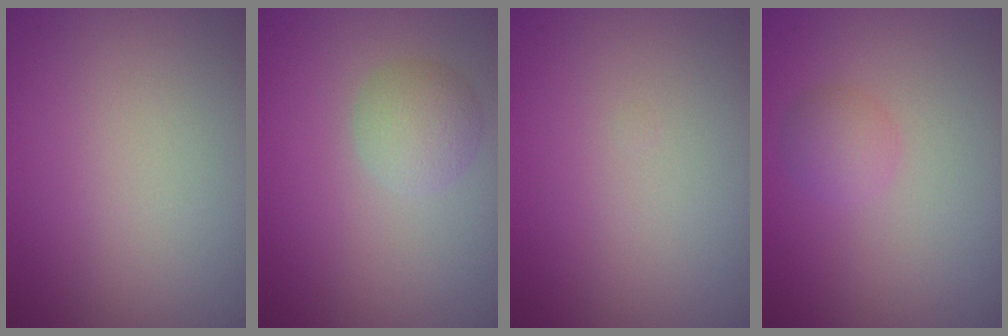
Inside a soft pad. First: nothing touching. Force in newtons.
{"total": 2.4, "press": 2.4, "slide": 0.1}
{"total": 0.0}
{"total": 1.7, "press": 1.7, "slide": 0.0}